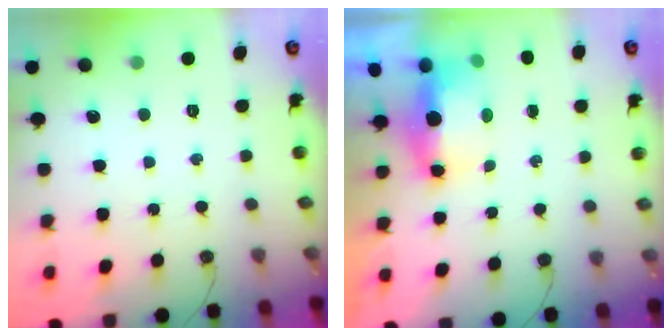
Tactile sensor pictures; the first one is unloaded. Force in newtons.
{"total": 7.0, "press": 7.0, "slide": 0.3}